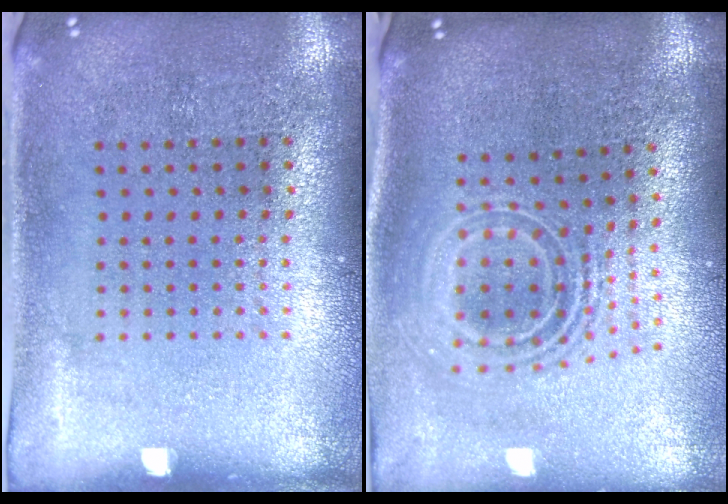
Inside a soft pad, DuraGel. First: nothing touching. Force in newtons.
{"total": 2.2, "press": 1.5, "slide": 1.5}